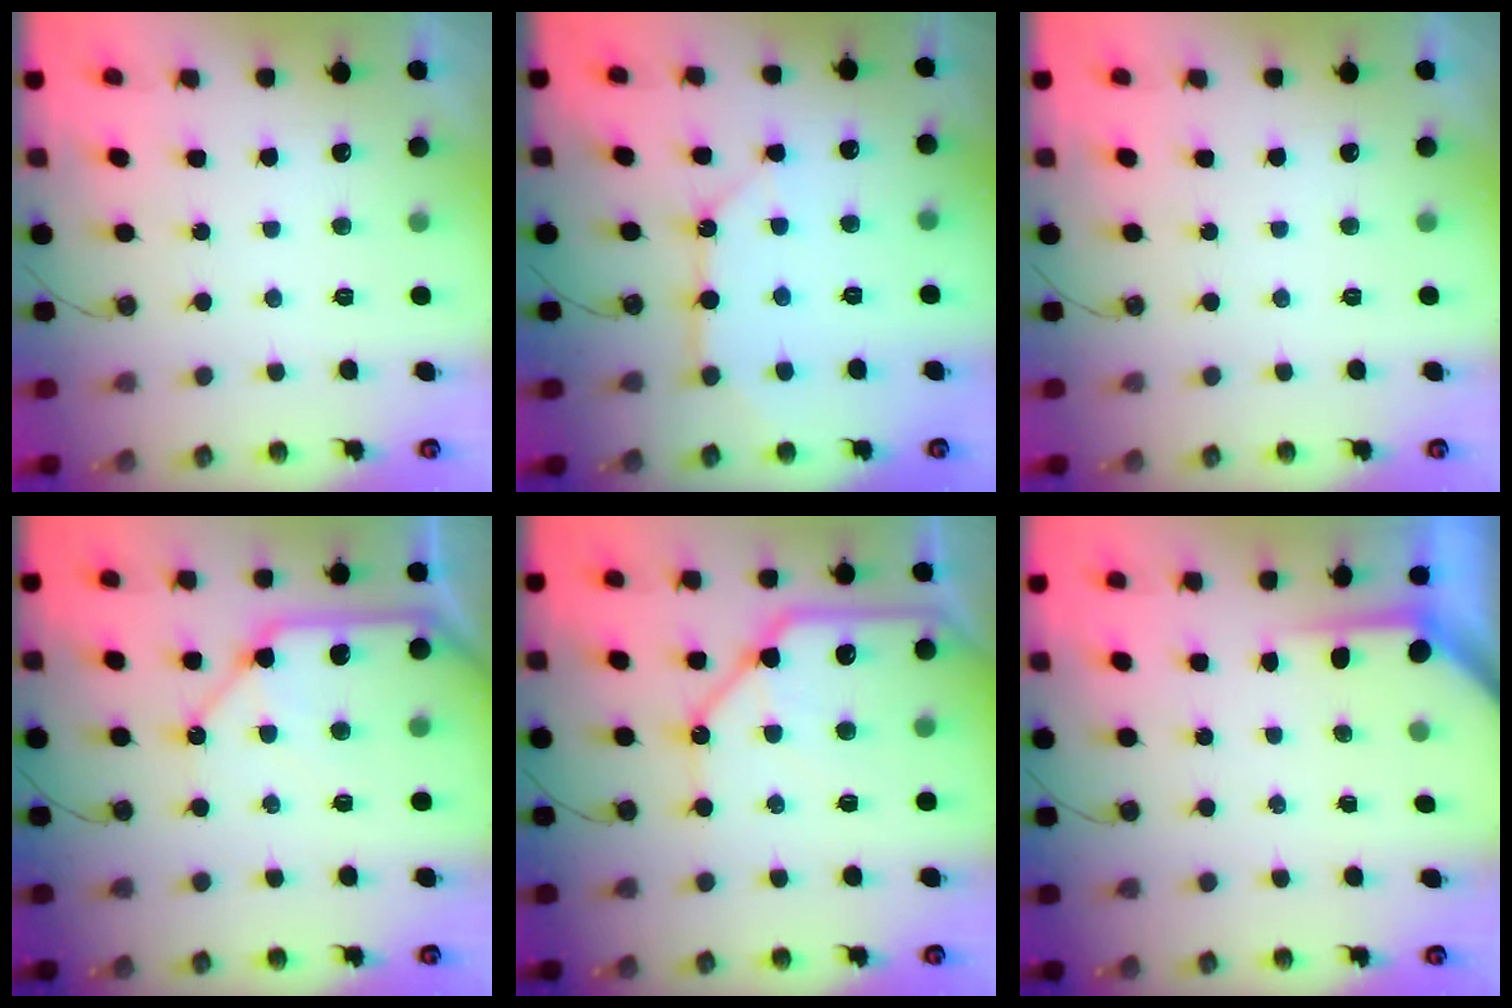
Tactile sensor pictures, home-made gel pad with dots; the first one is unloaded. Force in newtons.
{"total": 10.2, "press": 10.1, "slide": 1.0}
{"total": 0.0}
{"total": 14.3, "press": 14.2, "slide": 1.7}
{"total": 17.0, "press": 16.9, "slide": 2.4}
{"total": 3.7, "press": 3.7, "slide": 0.3}